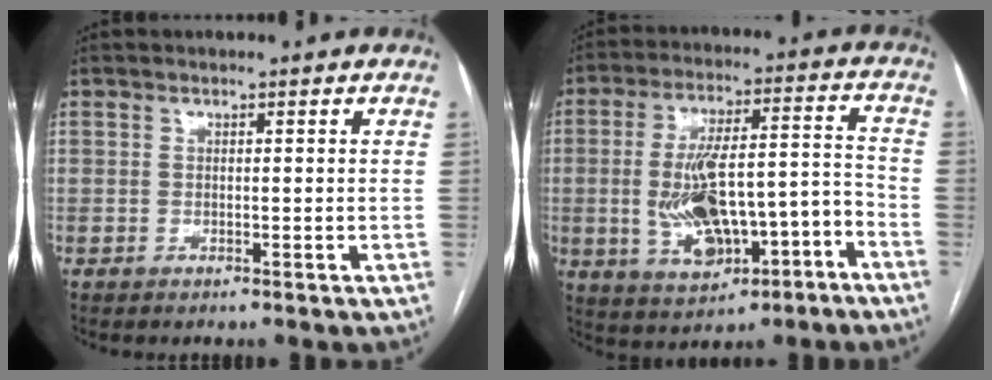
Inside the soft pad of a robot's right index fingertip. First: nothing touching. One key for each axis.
{"total": 14.6, "fx": -4.8, "fy": 5.4, "fz": 12.7, "tx": -0.227, "ty": 0.029, "tz": -0.063}